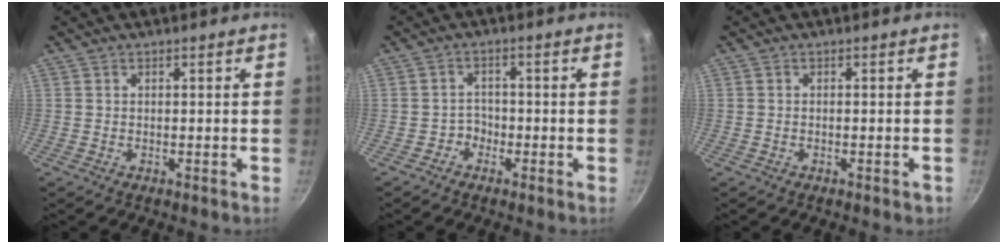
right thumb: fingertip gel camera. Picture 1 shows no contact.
{"total": 2.3, "force": [-1.4, 1.7, 0.4], "torque": [0.017, 0.017, -0.023]}
{"total": 1.1, "force": [-0.6, 0.5, 0.7], "torque": [-0.011, 0.009, -0.006]}